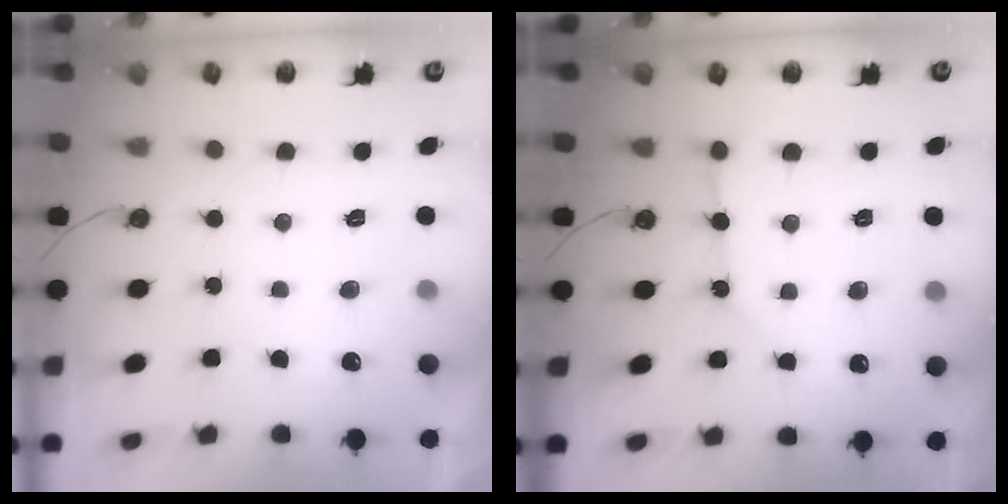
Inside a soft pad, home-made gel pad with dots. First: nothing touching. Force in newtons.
{"total": 4.7, "press": 4.7, "slide": 0.4}